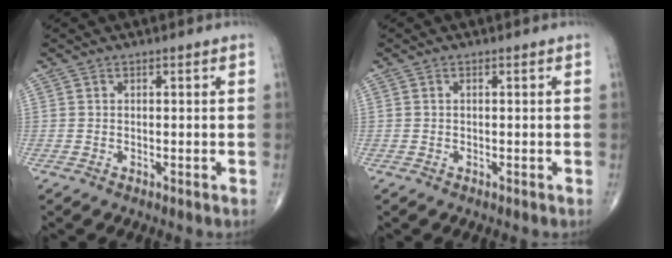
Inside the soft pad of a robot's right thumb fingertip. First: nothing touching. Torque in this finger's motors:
{"motor_torque": [-0.31, -0.31, -0.10, 0.21, 0.03]}